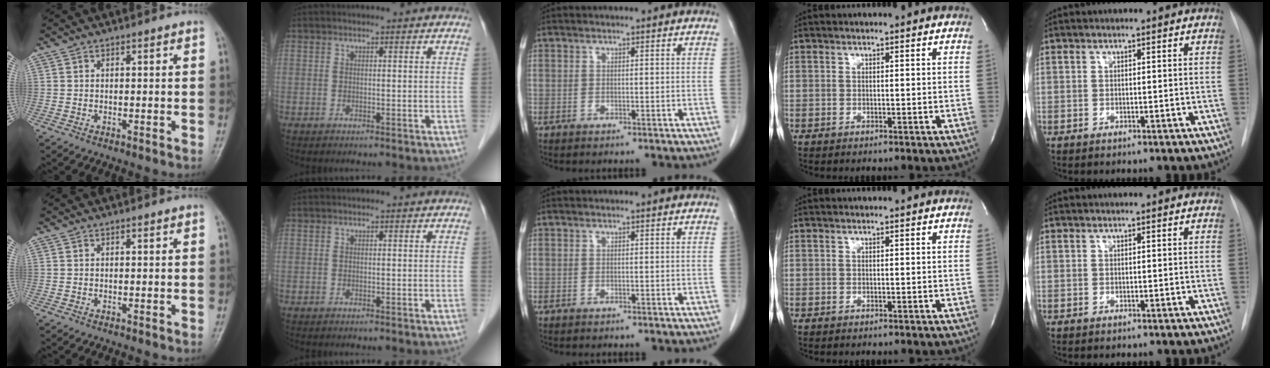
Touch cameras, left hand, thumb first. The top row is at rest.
{}